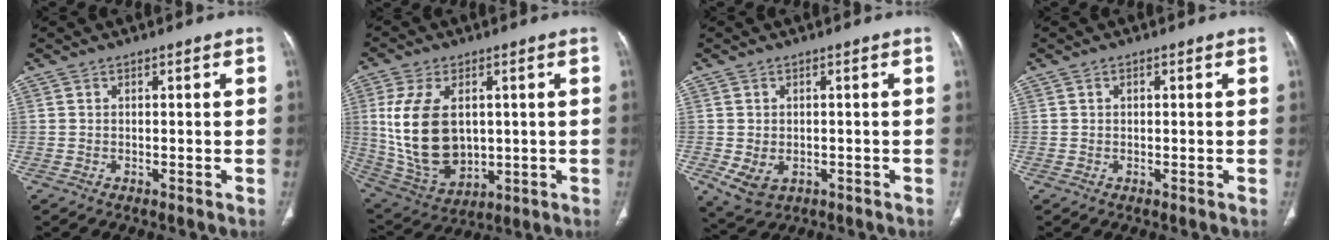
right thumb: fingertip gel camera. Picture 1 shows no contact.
{"total": 16.8, "force": [1.9, 10.6, 12.9], "torque": [-0.240, -0.014, 0.058]}
{"total": 5.3, "force": [-1.3, 3.8, 3.4], "torque": [-0.061, -0.001, -0.006]}
{"total": 0.7, "force": [0.2, 0.5, 0.5], "torque": [-0.005, 0.001, 0.003]}